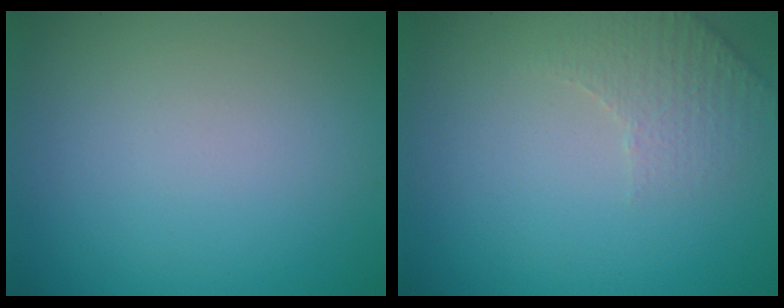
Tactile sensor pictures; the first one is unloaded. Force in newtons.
{"total": 2.3, "press": 2.3, "slide": 0.6}